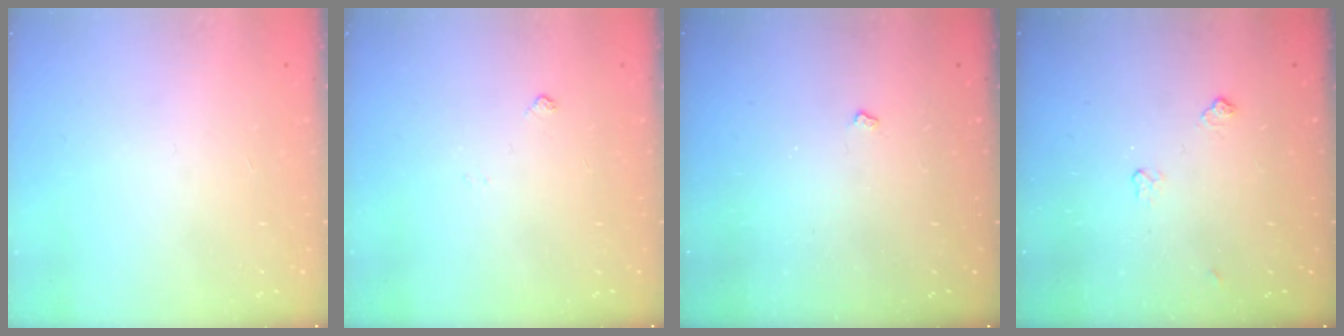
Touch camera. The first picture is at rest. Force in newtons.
{"total": 3.8, "press": 3.8, "slide": 0.7}
{"total": 2.6, "press": 2.6, "slide": 0.4}
{"total": 3.8, "press": 3.8, "slide": 0.5}